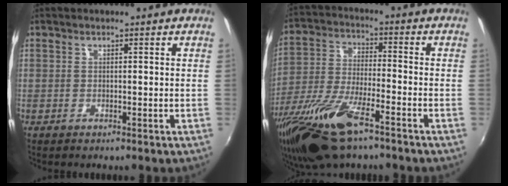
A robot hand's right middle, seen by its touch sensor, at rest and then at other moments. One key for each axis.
{"total": 18.2, "fx": -11.7, "fy": 5.3, "fz": 12.8, "tx": -0.270, "ty": -0.044, "tz": -0.224}